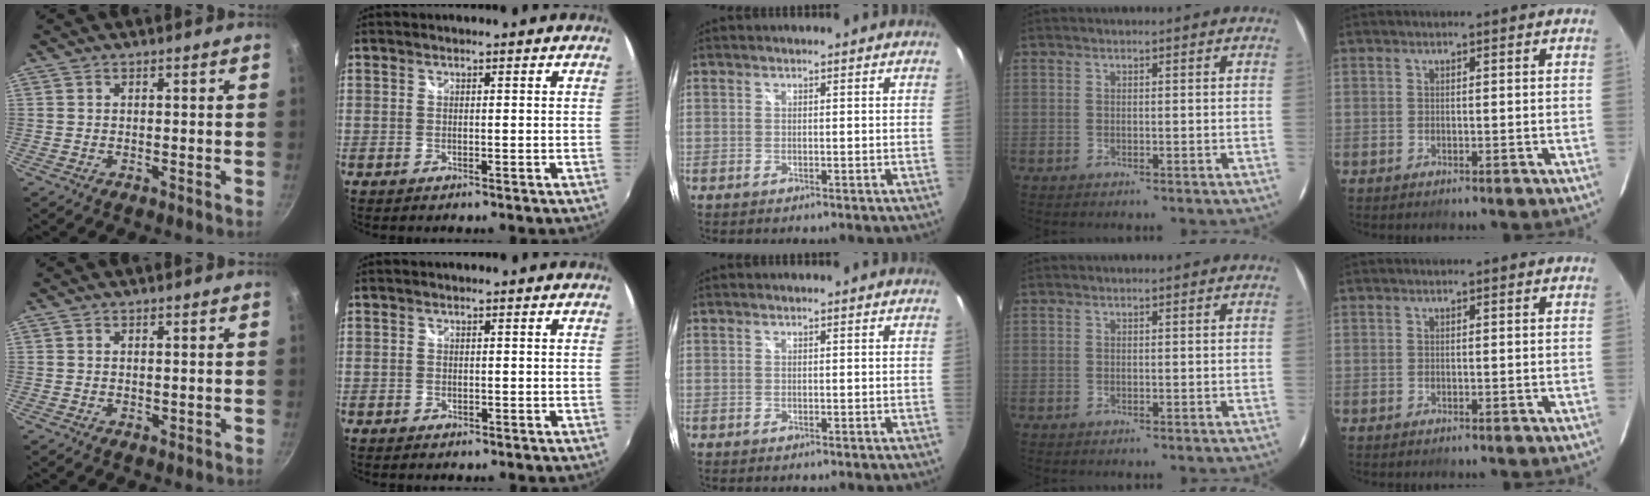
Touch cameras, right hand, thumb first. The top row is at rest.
{"thumb": {"total": 0.5, "force": [0.2, 0.4, 0.3], "torque": [-0.003, -0.001, 0.003]}, "index": {"total": 0.6, "force": [-0.4, 0.4, 0.1], "torque": [-0.003, 0.000, -0.008]}}